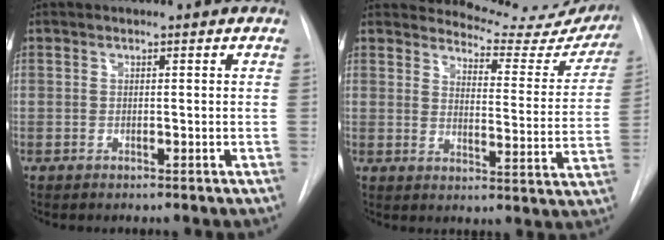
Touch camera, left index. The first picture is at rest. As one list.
[{"total": 16.7, "force": [16.1, 3.6, 2.9], "torque": [-0.016, -0.078, 0.170]}]